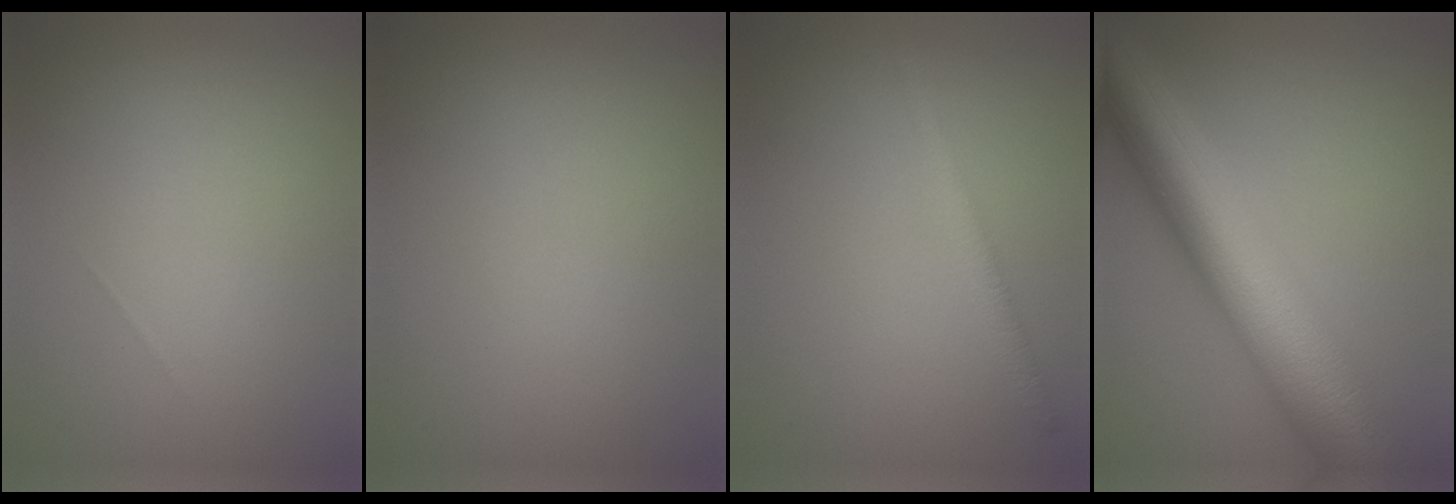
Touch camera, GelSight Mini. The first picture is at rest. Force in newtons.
{"total": 0.0}
{"total": 1.8, "press": 1.8, "slide": 0.1}
{"total": 12.8, "press": 12.8, "slide": 0.2}